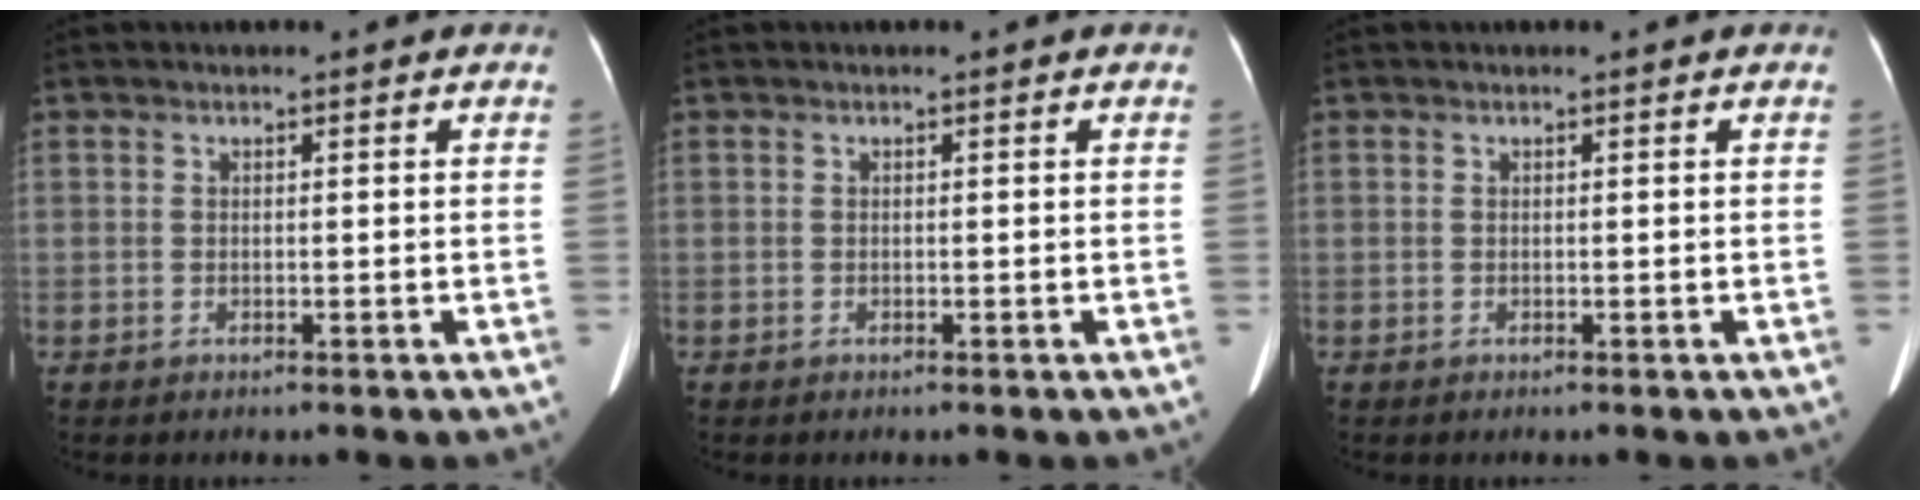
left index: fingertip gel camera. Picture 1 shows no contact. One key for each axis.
{"total": 0.0}
{"total": 0.0}